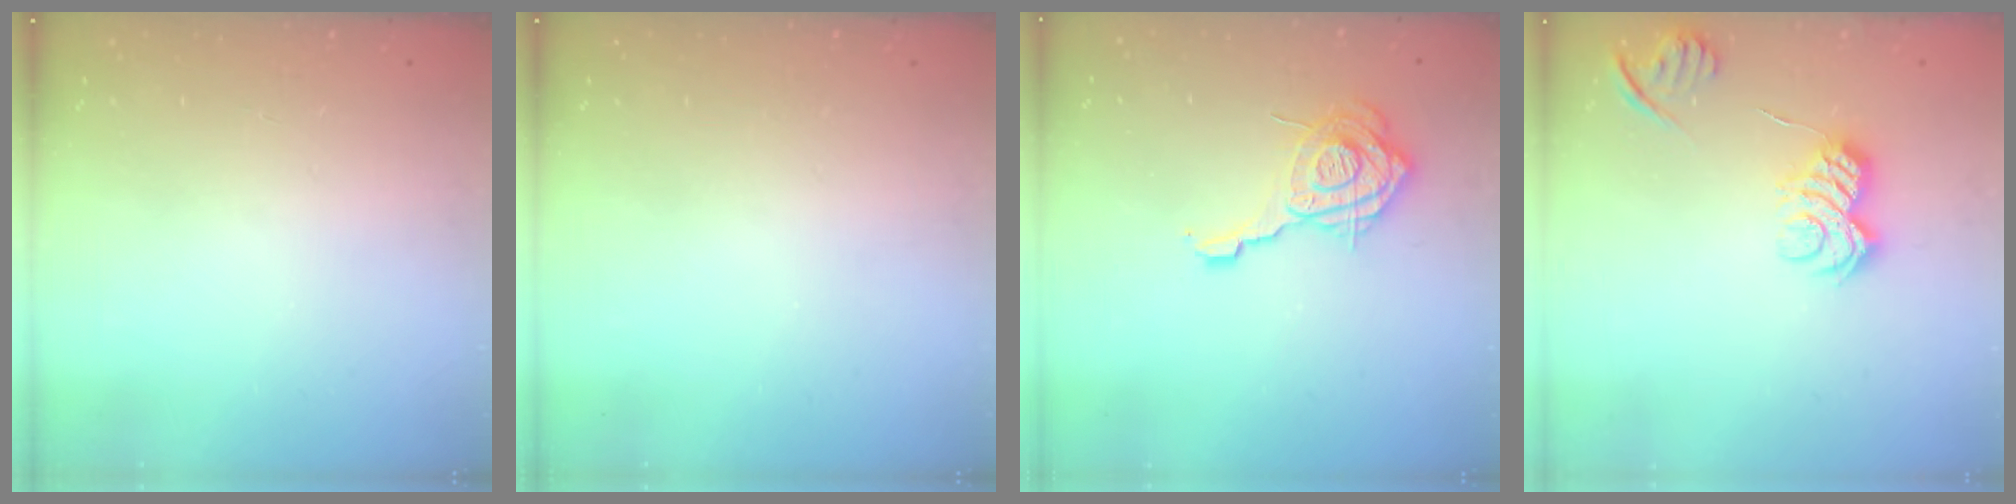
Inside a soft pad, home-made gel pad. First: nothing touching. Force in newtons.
{"total": 0.0}
{"total": 15.6, "press": 15.6, "slide": 1.4}
{"total": 9.7, "press": 9.7, "slide": 0.4}